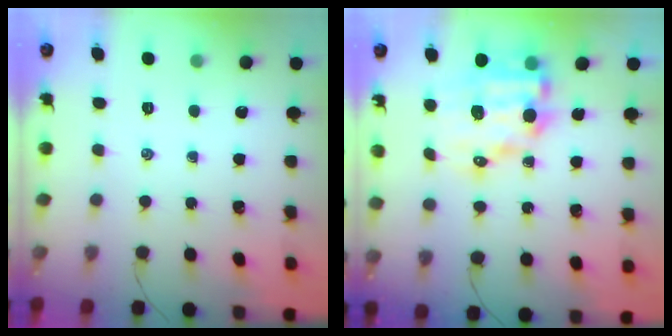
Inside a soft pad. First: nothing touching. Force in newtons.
{"total": 13.2, "press": 12.9, "slide": 2.8}